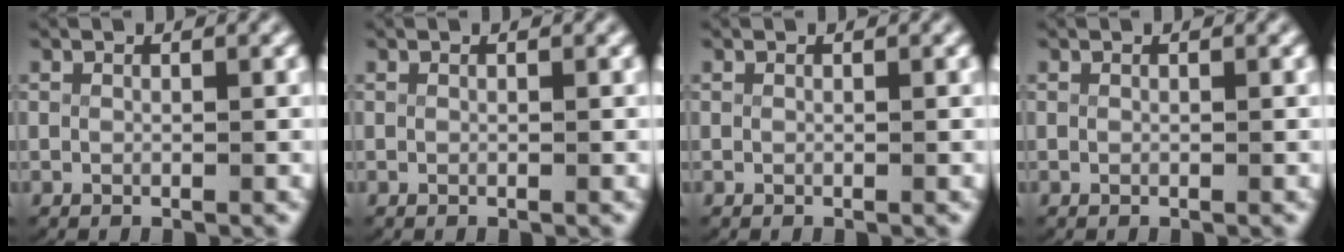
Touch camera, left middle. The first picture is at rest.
{"total": 0.0}
{"total": 0.0}
{"total": 0.0}